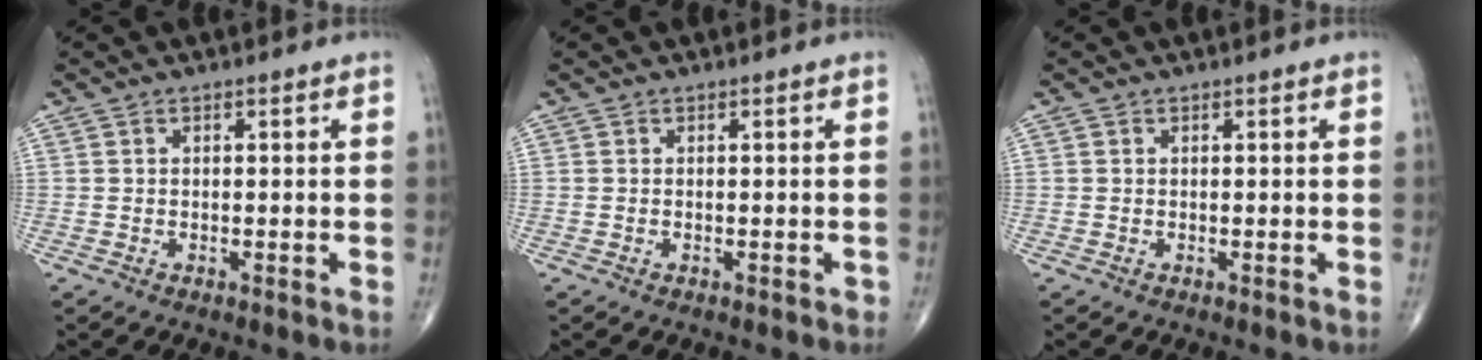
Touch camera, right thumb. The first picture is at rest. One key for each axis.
{"total": 0.0}
{"total": 0.0}